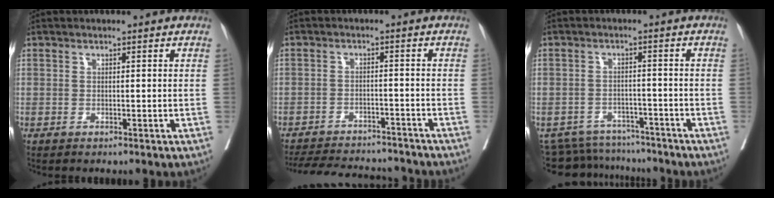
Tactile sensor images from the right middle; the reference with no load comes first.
{"total": 15.0, "force": [-13.9, 3.7, 4.4], "torque": [-0.092, 0.001, -0.189]}
{"total": 8.5, "force": [-8.2, 2.3, -0.2], "torque": [0.003, 0.013, -0.113]}